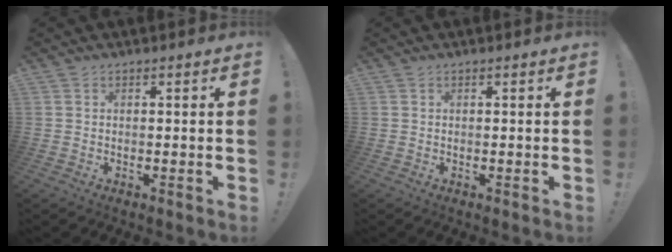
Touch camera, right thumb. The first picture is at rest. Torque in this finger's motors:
{"motor_torque": [-0.10, 0.10, 0.00, 0.00, 0.00]}